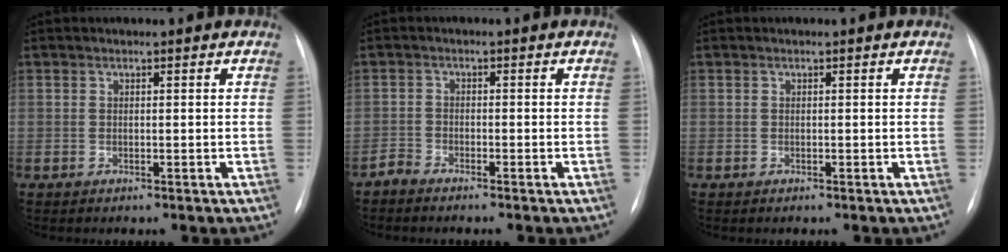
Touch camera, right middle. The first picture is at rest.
{"total": 1.8, "force": [-1.7, 0.1, 0.4], "torque": [-0.012, -0.002, -0.035]}
{"total": 0.0}